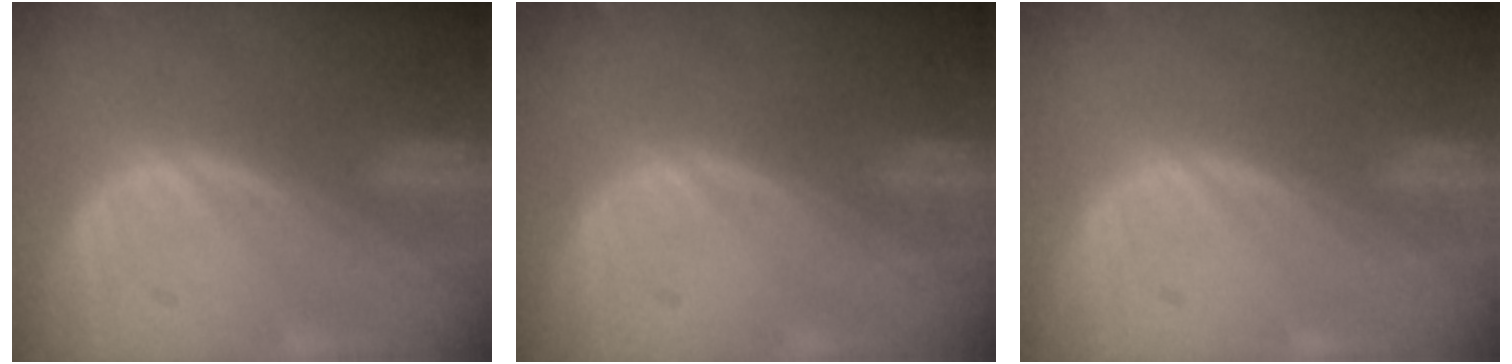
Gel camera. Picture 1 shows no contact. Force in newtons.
{"total": 0.0}
{"total": 0.0}